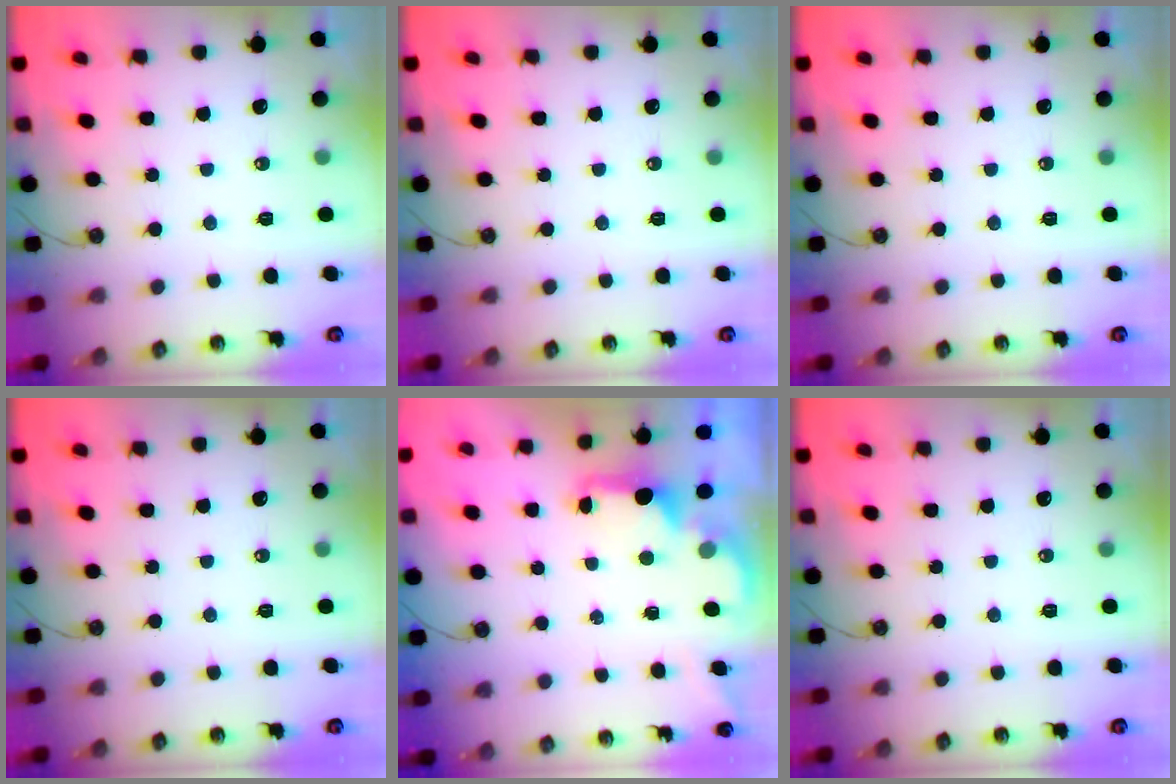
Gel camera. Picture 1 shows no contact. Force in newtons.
{"total": 0.0}
{"total": 0.0}
{"total": 0.0}
{"total": 2.2, "press": 2.1, "slide": 0.8}
{"total": 0.0}